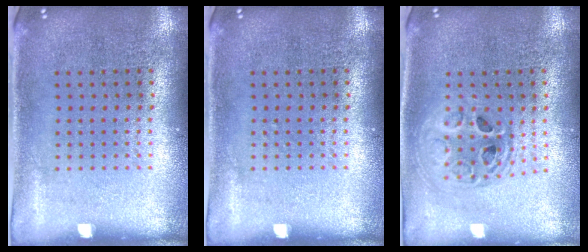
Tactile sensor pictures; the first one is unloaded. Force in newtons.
{"total": 0.0}
{"total": 1.7, "press": 1.4, "slide": 0.9}